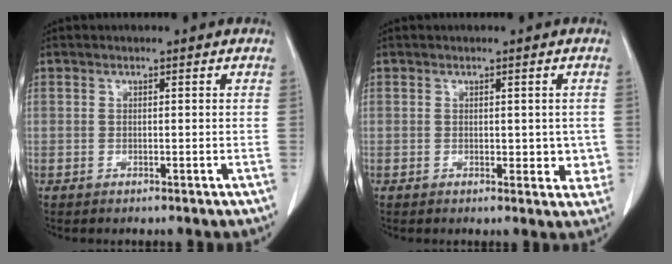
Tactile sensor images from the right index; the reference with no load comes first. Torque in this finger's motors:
{"motor_torque": [-0.03, 0.17, 0.15, 0.01]}